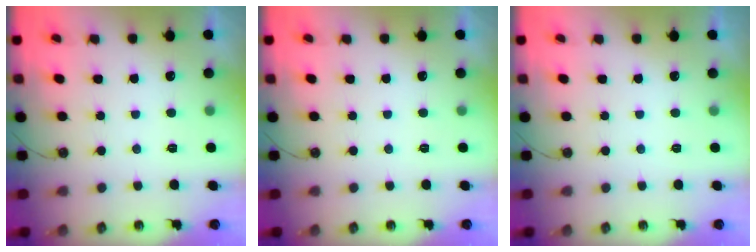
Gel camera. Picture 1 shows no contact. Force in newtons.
{"total": 0.0}
{"total": 0.0}